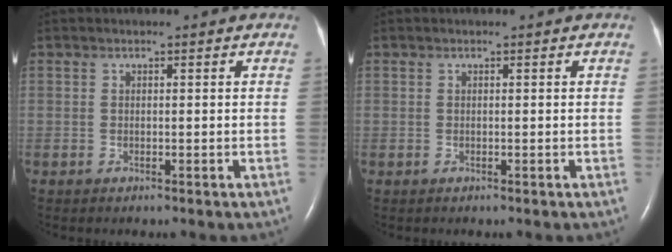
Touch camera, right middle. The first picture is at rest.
{"total": 0.0}